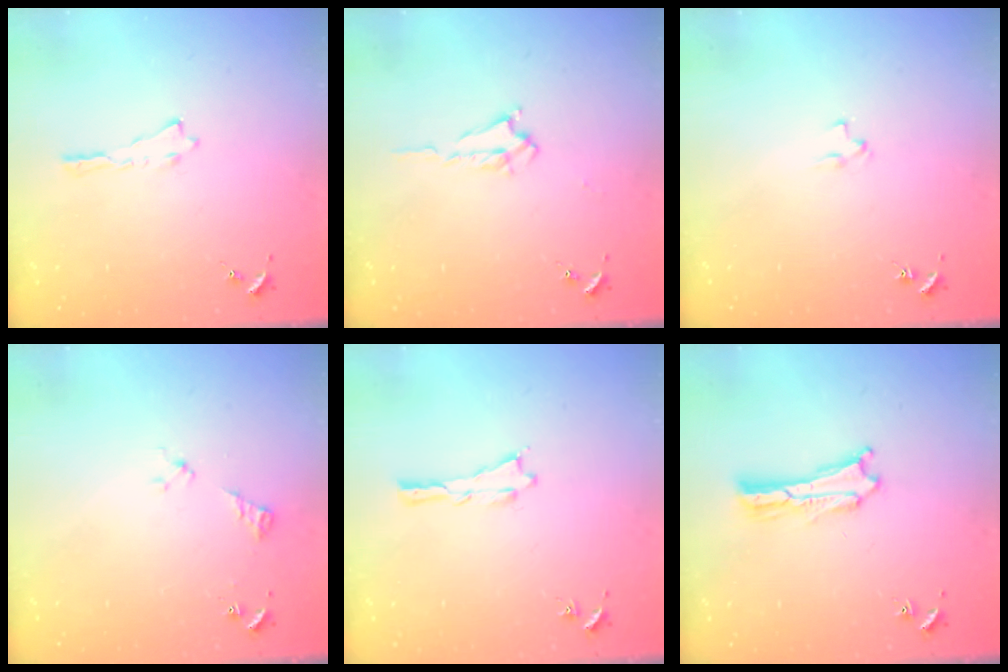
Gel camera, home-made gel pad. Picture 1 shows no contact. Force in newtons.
{"total": 1.7, "press": 1.7, "slide": 0.3}
{"total": 1.9, "press": 1.9, "slide": 0.2}
{"total": 2.5, "press": 2.5, "slide": 0.3}
{"total": 0.0}
{"total": 1.2, "press": 1.2, "slide": 0.2}